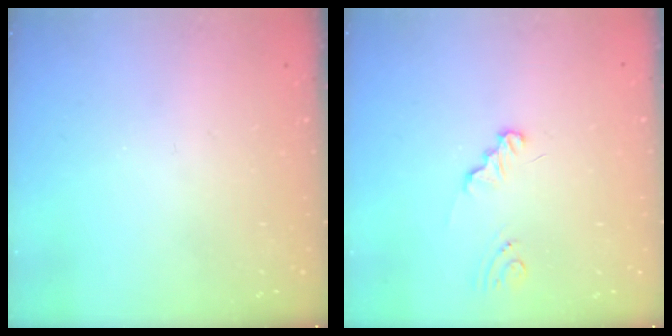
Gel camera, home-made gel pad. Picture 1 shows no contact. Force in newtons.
{"total": 1.0, "press": 1.0, "slide": 0.1}